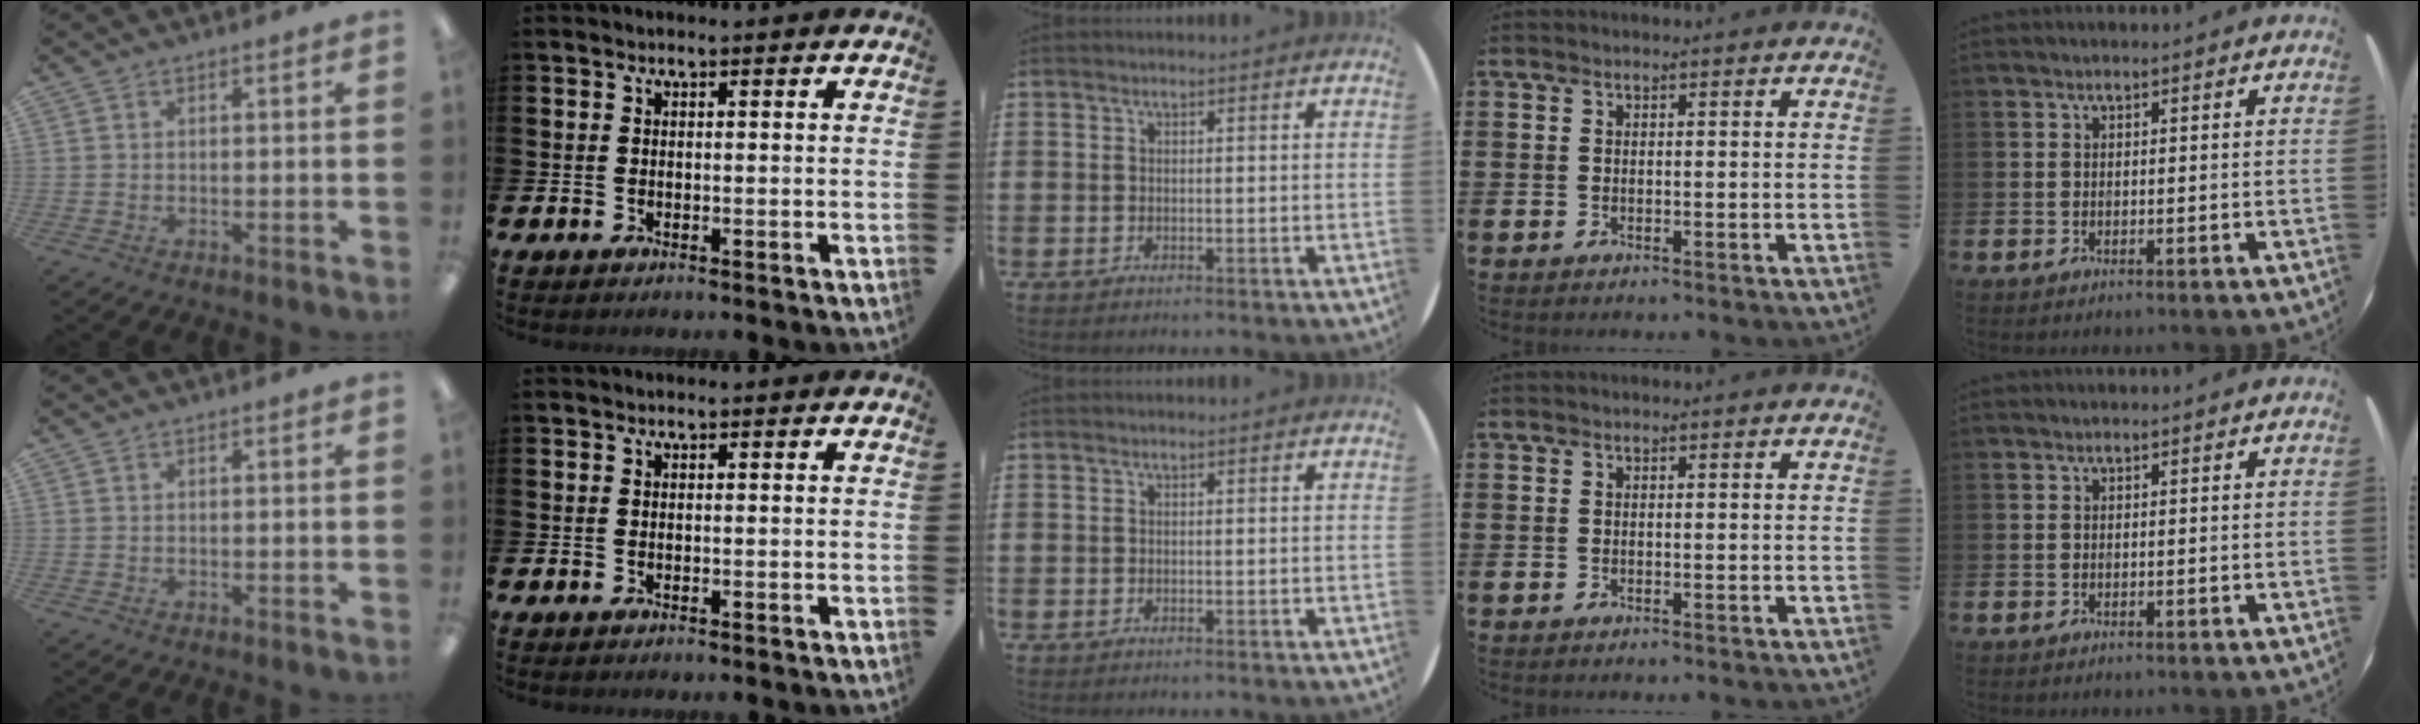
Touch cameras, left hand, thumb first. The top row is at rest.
{}